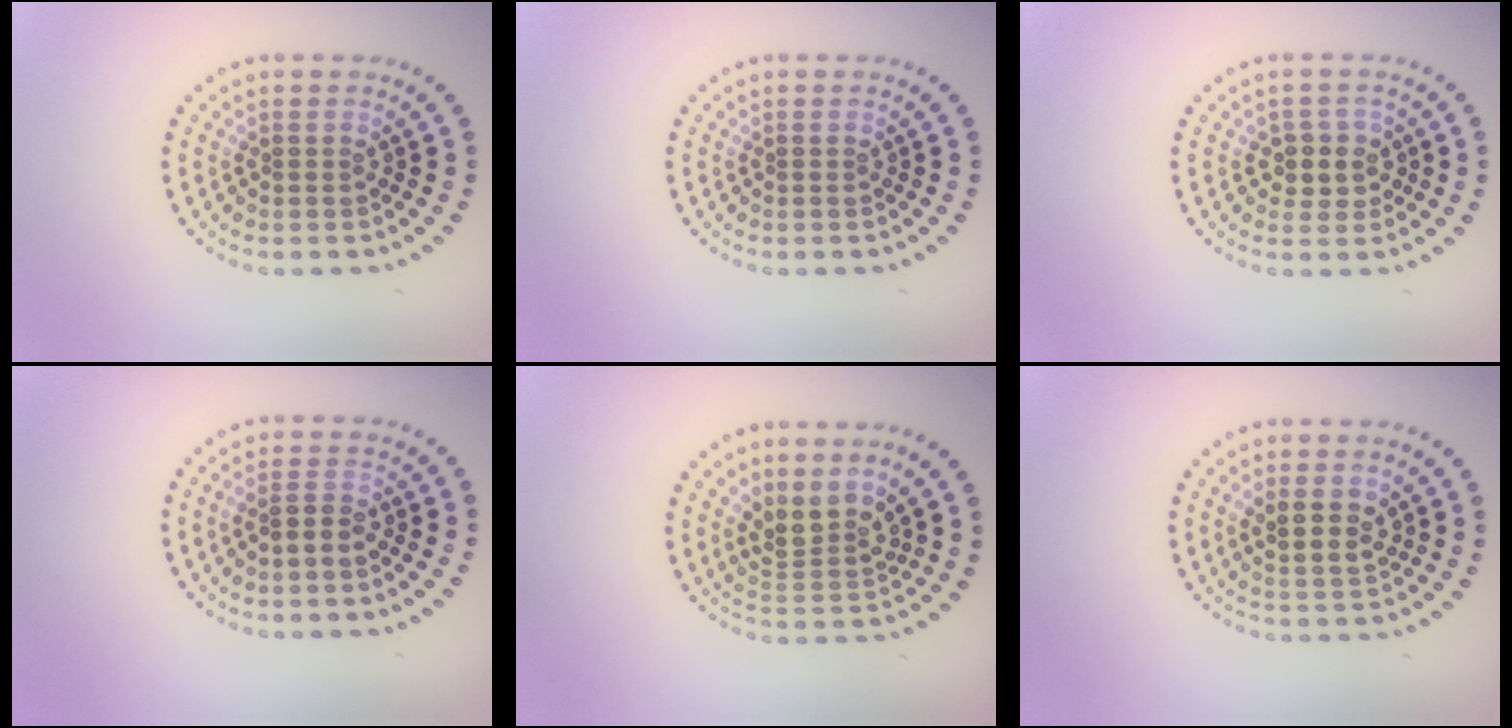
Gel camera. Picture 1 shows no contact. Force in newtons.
{"total": 0.0}
{"total": 2.7, "press": 2.5, "slide": 1.1}
{"total": 1.8, "press": 1.7, "slide": 0.6}
{"total": 2.9, "press": 2.0, "slide": 2.0}
{"total": 2.6, "press": 2.4, "slide": 1.0}